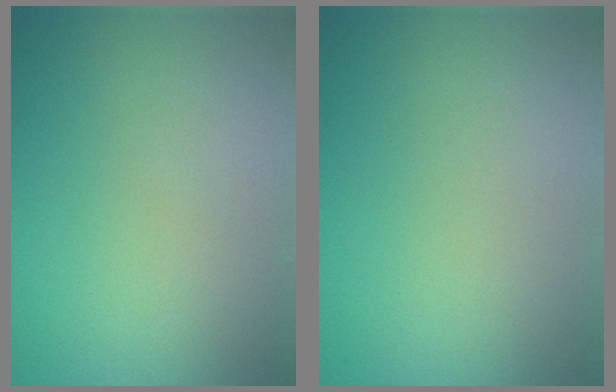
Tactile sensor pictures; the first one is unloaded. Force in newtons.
{"total": 0.0}